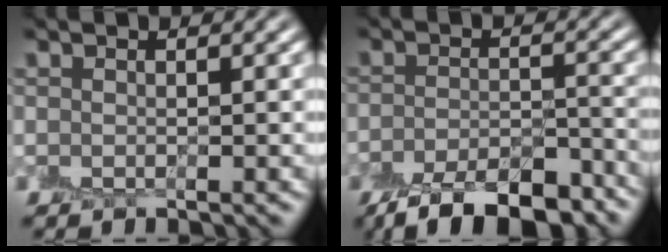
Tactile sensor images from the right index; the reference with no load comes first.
{"total": 9.3, "force": [-7.1, 3.2, 5.1], "torque": [-0.078, -0.017, -0.110]}